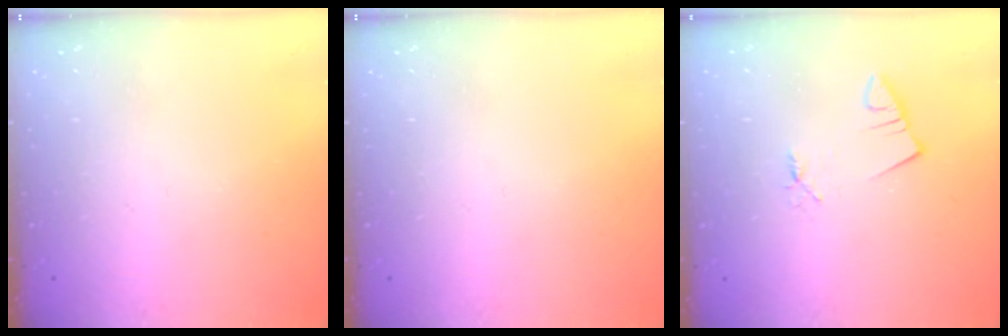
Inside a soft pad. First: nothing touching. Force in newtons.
{"total": 0.0}
{"total": 1.2, "press": 1.2, "slide": 0.1}